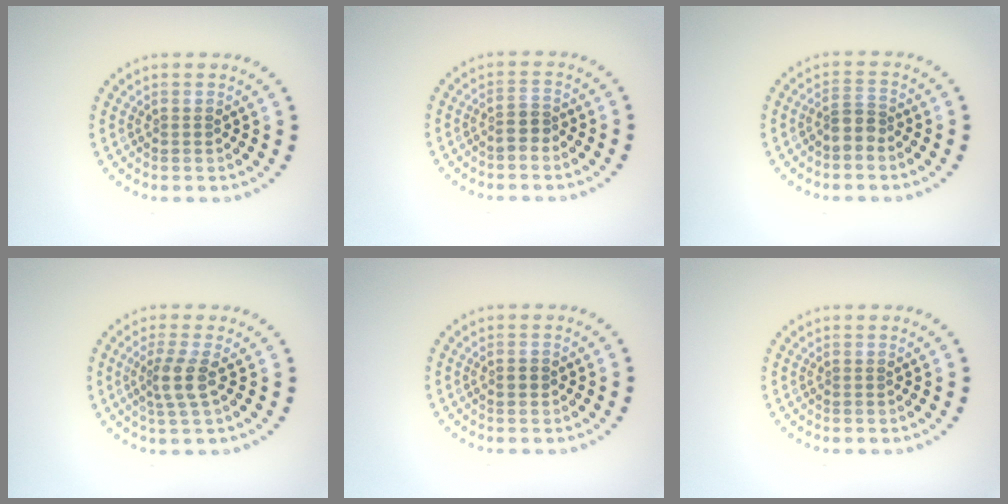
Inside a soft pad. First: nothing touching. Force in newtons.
{"total": 1.6, "press": 1.4, "slide": 0.7}
{"total": 2.1, "press": 1.6, "slide": 1.3}
{"total": 2.6, "press": 2.0, "slide": 1.7}
{"total": 1.2, "press": 1.2, "slide": 0.1}
{"total": 0.0}